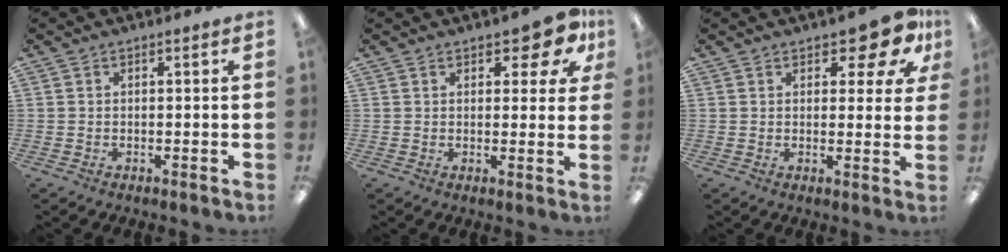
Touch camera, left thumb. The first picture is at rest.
{"total": 6.8, "force": [4.3, 2.9, 4.4], "torque": [-0.051, -0.018, 0.071]}
{"total": 8.6, "force": [5.7, 3.4, 5.5], "torque": [-0.061, -0.031, 0.095]}